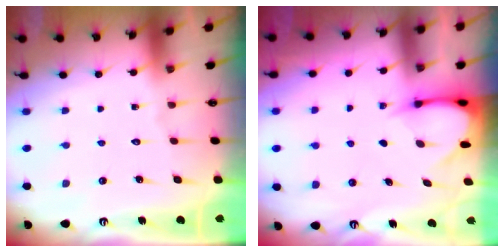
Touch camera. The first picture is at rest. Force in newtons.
{"total": 3.6, "press": 3.6, "slide": 0.3}